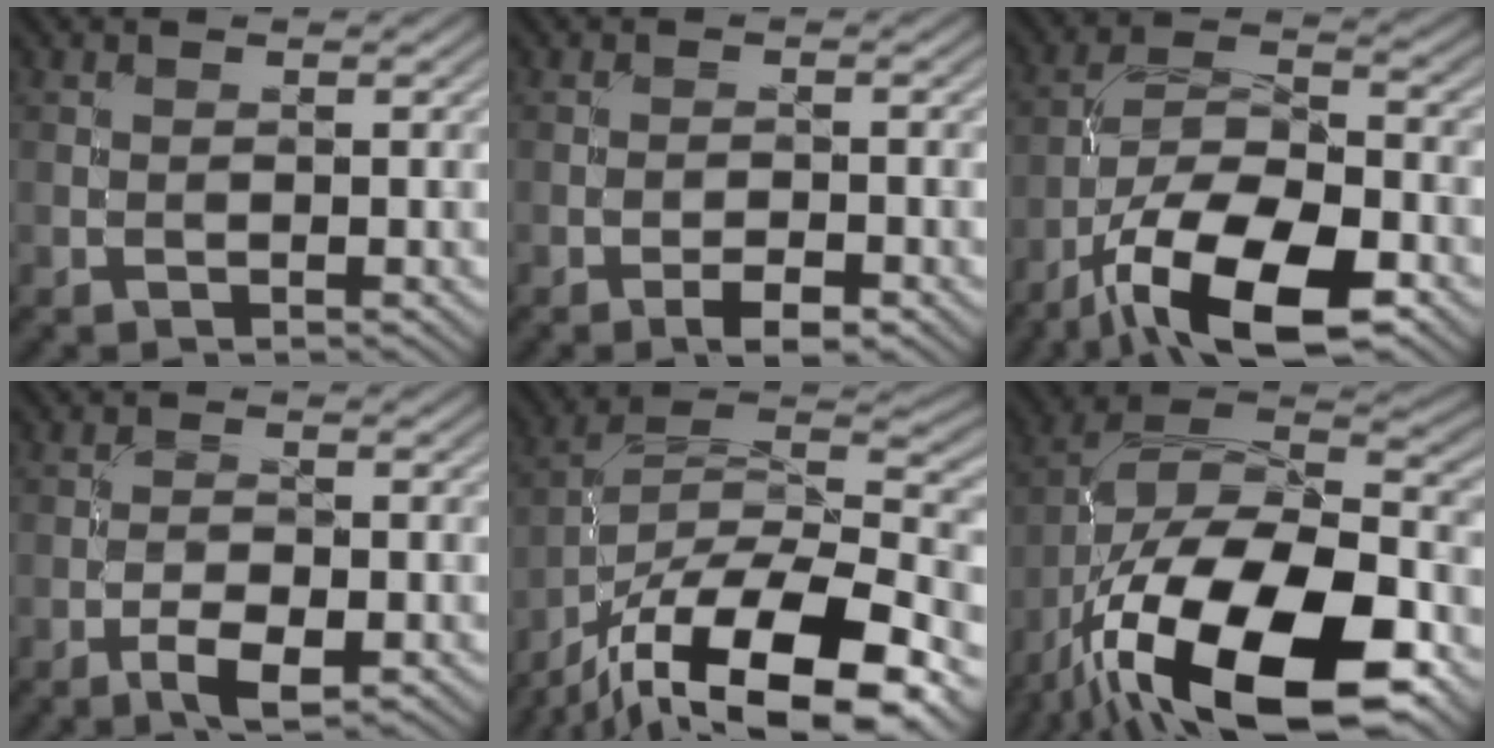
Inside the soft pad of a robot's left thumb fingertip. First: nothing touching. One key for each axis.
{"total": 2.8, "fx": -1.7, "fy": 0.9, "fz": 2.0, "tx": -0.034, "ty": 0.001, "tz": -0.032}
{"total": 14.5, "fx": -8.5, "fy": 5.3, "fz": 10.5, "tx": -0.196, "ty": -0.005, "tz": -0.162}
{"total": 4.0, "fx": -2.2, "fy": 1.2, "fz": 3.1, "tx": -0.053, "ty": 0.002, "tz": -0.039}
{"total": 18.4, "fx": -12.3, "fy": 6.8, "fz": 11.9, "tx": -0.210, "ty": -0.029, "tz": -0.203}
{"total": 19.8, "fx": -10.6, "fy": 8.5, "fz": 14.5, "tx": -0.273, "ty": -0.024, "tz": -0.176}